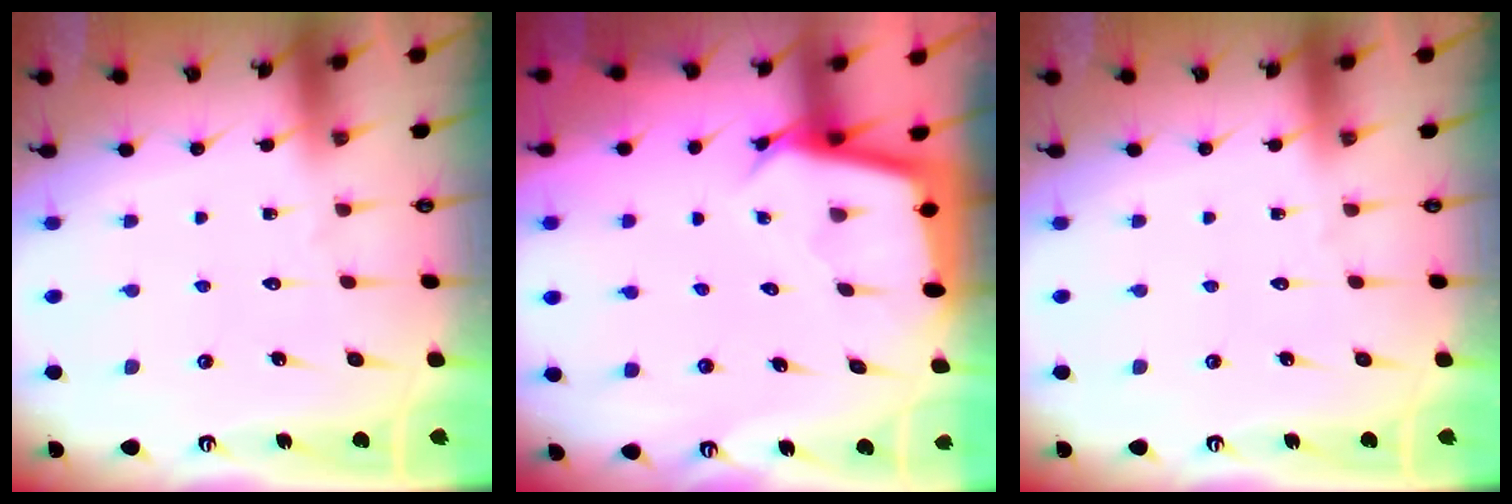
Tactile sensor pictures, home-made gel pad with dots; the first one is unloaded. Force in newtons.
{"total": 2.7, "press": 2.7, "slide": 0.0}
{"total": 0.0}